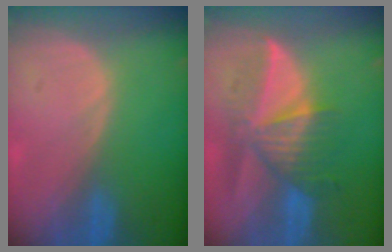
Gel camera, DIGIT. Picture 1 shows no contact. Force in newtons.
{"total": 8.2, "press": 7.8, "slide": 2.5}